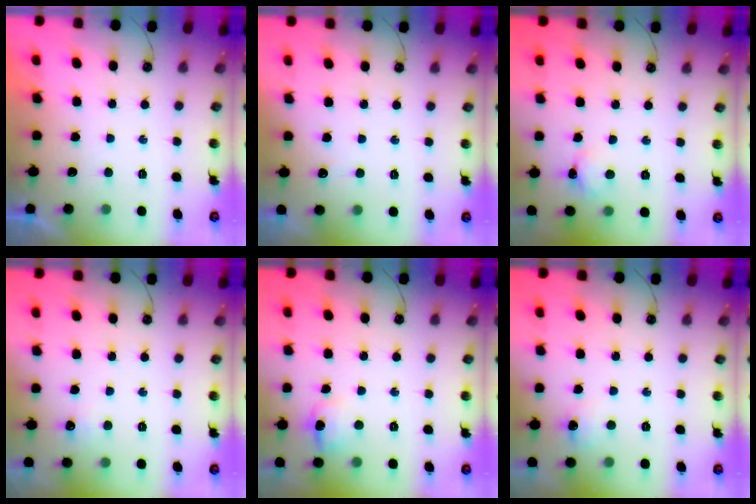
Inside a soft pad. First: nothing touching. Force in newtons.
{"total": 12.4, "press": 2.6, "slide": 12.1}
{"total": 3.0, "press": 3.0, "slide": 0.4}
{"total": 4.9, "press": 4.8, "slide": 0.6}
{"total": 8.3, "press": 8.2, "slide": 0.8}
{"total": 5.8, "press": 5.8, "slide": 0.8}